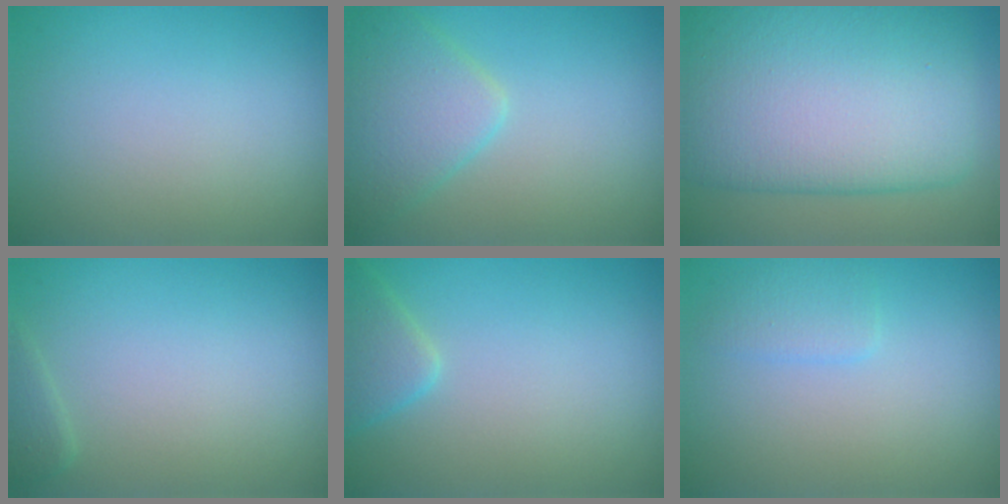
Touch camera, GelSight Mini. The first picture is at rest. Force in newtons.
{"total": 4.0, "press": 3.9, "slide": 0.2}
{"total": 12.1, "press": 12.1, "slide": 0.3}
{"total": 1.1, "press": 1.1, "slide": 0.1}
{"total": 2.4, "press": 2.4, "slide": 0.1}
{"total": 1.4, "press": 1.4, "slide": 0.1}